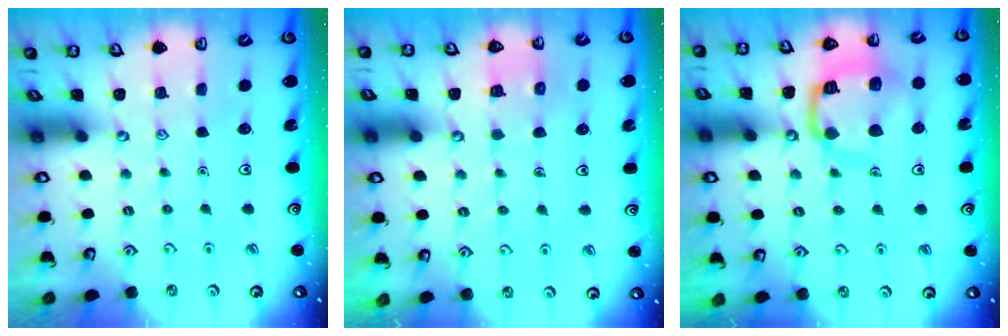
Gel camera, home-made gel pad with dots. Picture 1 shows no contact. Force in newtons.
{"total": 6.1, "press": 6.1, "slide": 0.5}
{"total": 14.1, "press": 14.0, "slide": 1.7}